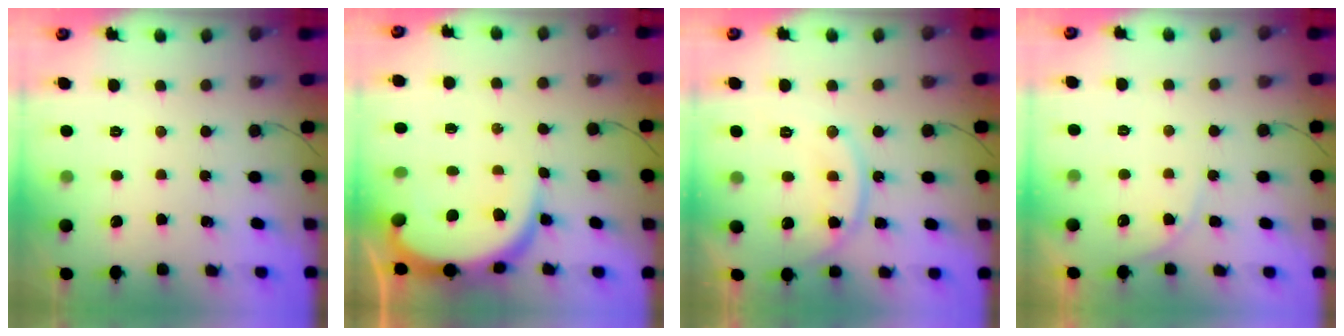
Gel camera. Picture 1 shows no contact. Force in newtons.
{"total": 10.0, "press": 9.9, "slide": 1.1}
{"total": 13.1, "press": 13.1, "slide": 0.4}
{"total": 5.1, "press": 5.1, "slide": 0.4}